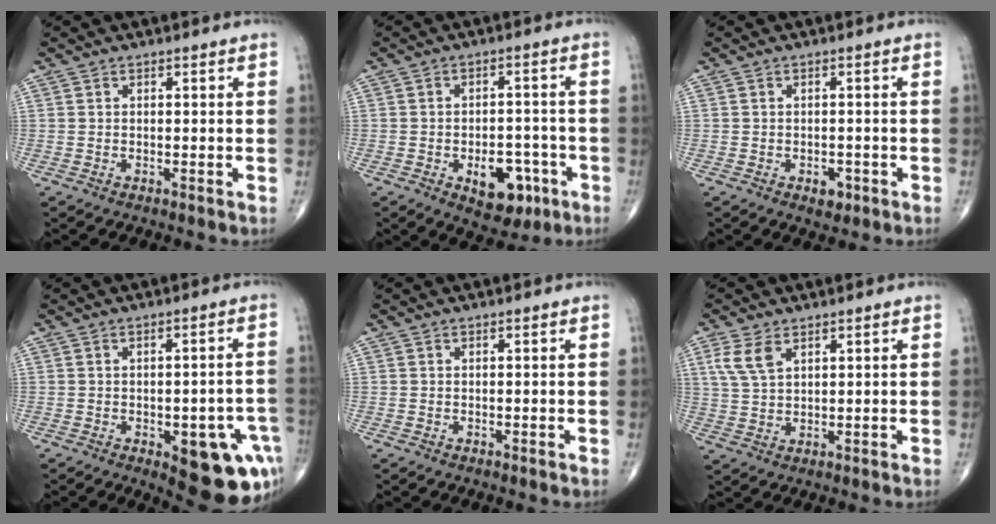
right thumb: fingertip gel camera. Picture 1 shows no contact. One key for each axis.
{"total": 9.8, "fx": -4.0, "fy": 5.8, "fz": 6.8, "tx": -0.063, "ty": 0.025, "tz": -0.047}
{"total": 2.5, "fx": -1.1, "fy": 1.6, "fz": 1.6, "tx": -0.012, "ty": 0.002, "tz": -0.012}
{"total": 15.3, "fx": -5.9, "fy": 6.7, "fz": 12.4, "tx": -0.098, "ty": 0.023, "tz": -0.055}
{"total": 0.0}
{"total": 5.3, "fx": 2.7, "fy": 2.8, "fz": 3.6, "tx": -0.077, "ty": -0.002, "tz": 0.061}